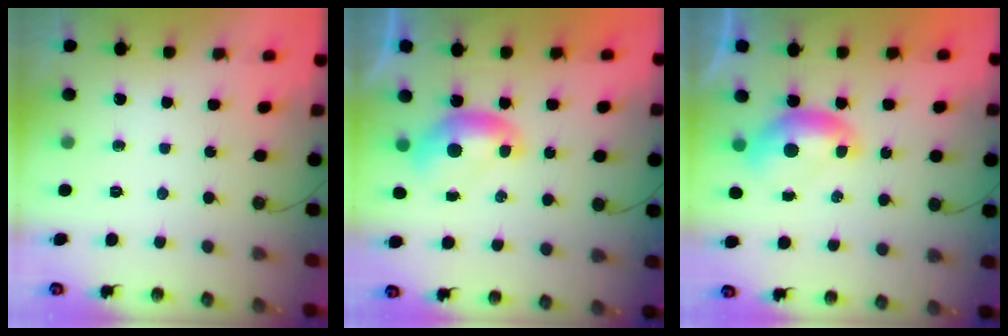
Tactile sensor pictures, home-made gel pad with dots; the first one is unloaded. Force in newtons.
{"total": 0.0}
{"total": 0.0}